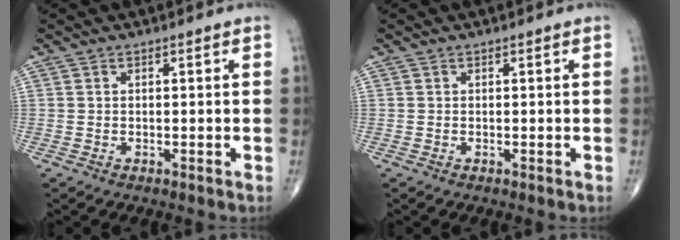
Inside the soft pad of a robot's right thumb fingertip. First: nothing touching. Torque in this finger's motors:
{"motor_torque": [0.27, 0.03, -0.11, -0.04, 0.02]}